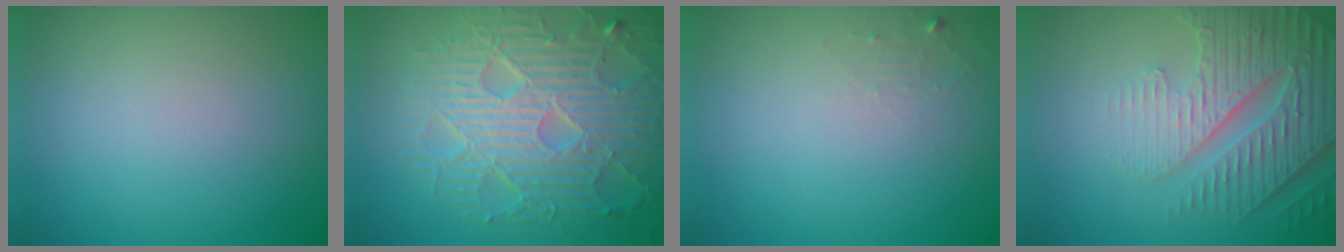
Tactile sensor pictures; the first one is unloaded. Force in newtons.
{"total": 8.9, "press": 6.1, "slide": 6.5}
{"total": 1.0, "press": 1.0, "slide": 0.1}
{"total": 5.5, "press": 4.8, "slide": 2.7}